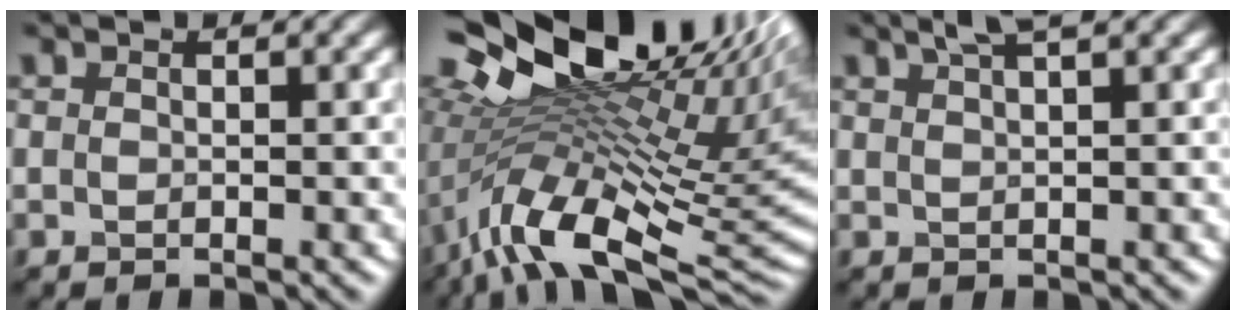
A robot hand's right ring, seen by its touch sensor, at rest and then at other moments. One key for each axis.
{"total": 16.8, "fx": 2.6, "fy": 8.5, "fz": 14.3, "tx": -0.237, "ty": -0.009, "tz": 0.063}
{"total": 2.6, "fx": 1.9, "fy": 0.4, "fz": 1.7, "tx": -0.017, "ty": 0.008, "tz": 0.027}